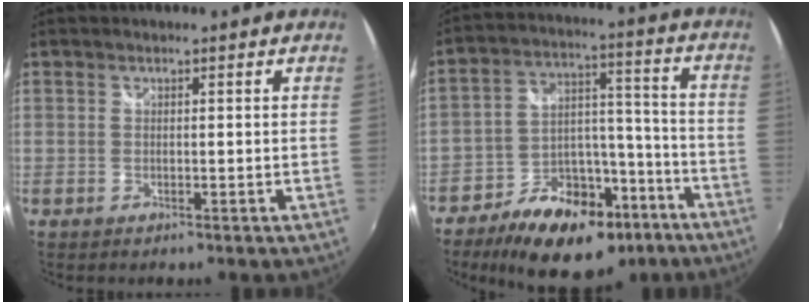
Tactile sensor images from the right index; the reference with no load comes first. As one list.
[{"total": 19.2, "force": [-12.5, 10.7, 9.9], "torque": [-0.175, 0.039, -0.181]}]